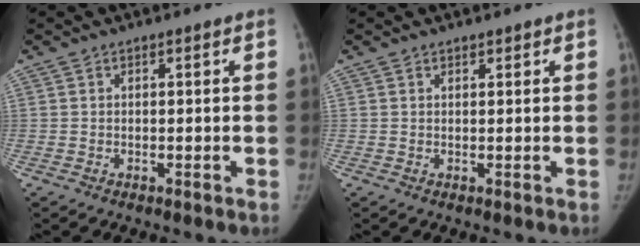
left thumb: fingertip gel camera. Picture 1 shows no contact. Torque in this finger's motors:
{"motor_torque": [-0.44, -0.26, -0.09, -0.09, -0.02]}